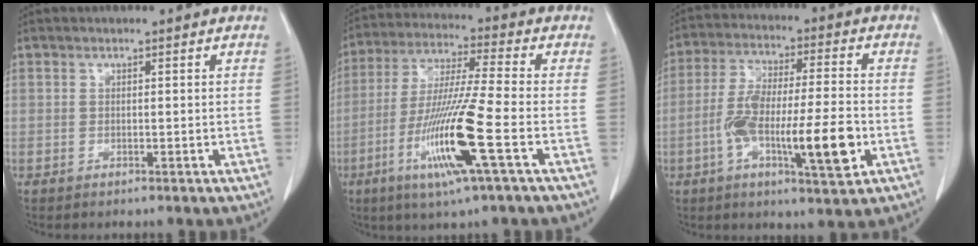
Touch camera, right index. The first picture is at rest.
{"total": 14.3, "force": [-5.3, -0.6, 13.3], "torque": [-0.271, -0.023, -0.103]}
{"total": 14.0, "force": [-4.0, 2.3, 13.3], "torque": [-0.237, -0.001, -0.067]}